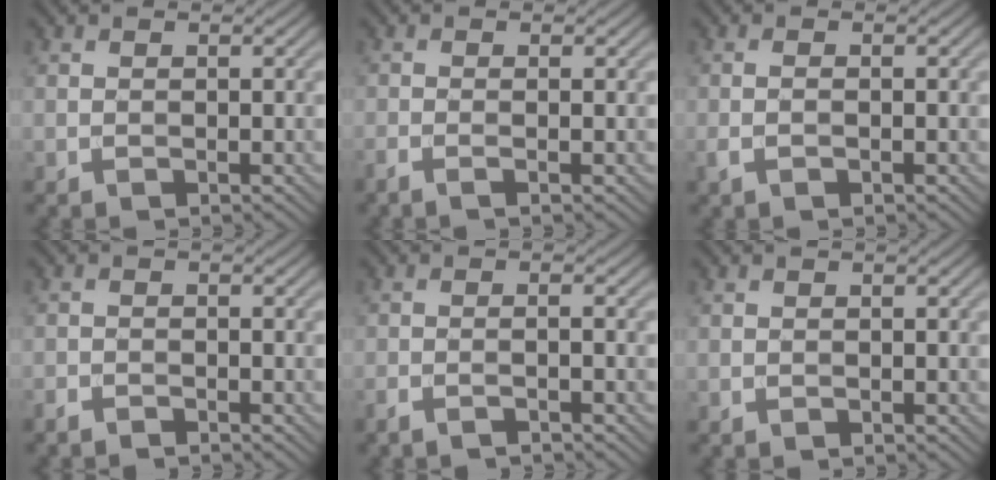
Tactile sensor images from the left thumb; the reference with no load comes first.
{"total": 1.5, "force": [-0.6, 0.1, 1.4], "torque": [-0.026, 0.002, -0.019]}
{"total": 1.5, "force": [-0.6, 0.4, 1.3], "torque": [-0.031, 0.000, -0.014]}
{"total": 1.6, "force": [-1.5, 0.1, 0.4], "torque": [-0.008, -0.004, -0.033]}
{"total": 2.1, "force": [-1.4, 0.1, 1.5], "torque": [-0.023, 0.003, -0.036]}
{"total": 0.0}